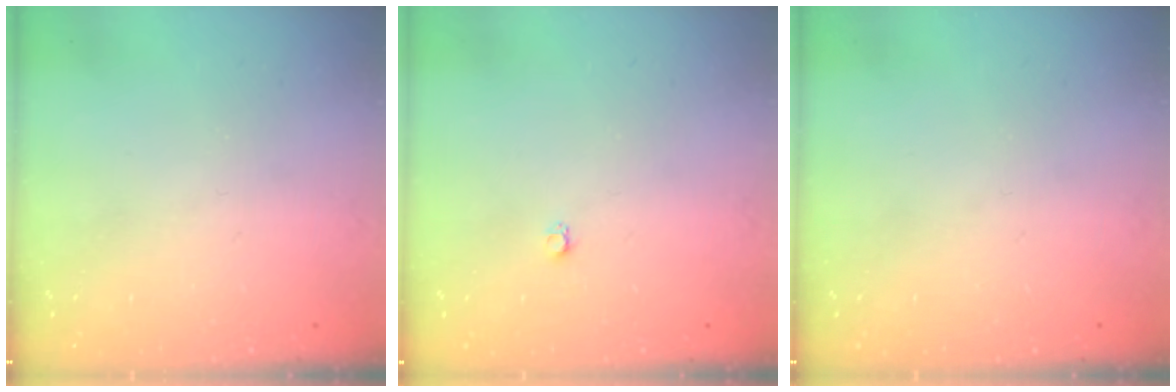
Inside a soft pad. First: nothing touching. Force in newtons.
{"total": 2.2, "press": 2.2, "slide": 0.3}
{"total": 0.0}